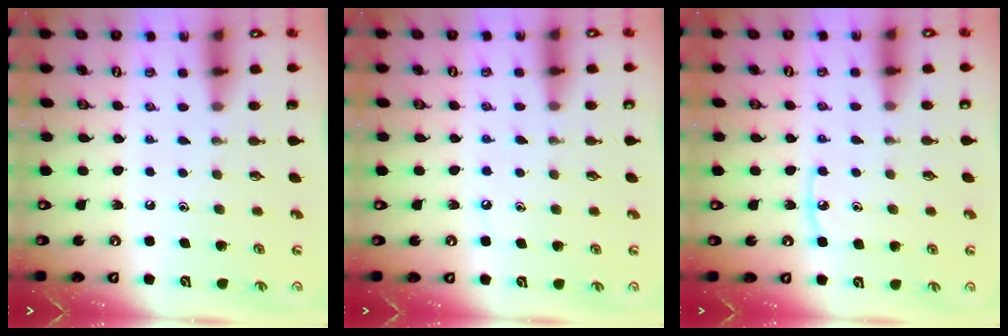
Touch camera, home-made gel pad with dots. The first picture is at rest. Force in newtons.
{"total": 4.4, "press": 4.4, "slide": 0.5}
{"total": 5.1, "press": 5.1, "slide": 0.4}